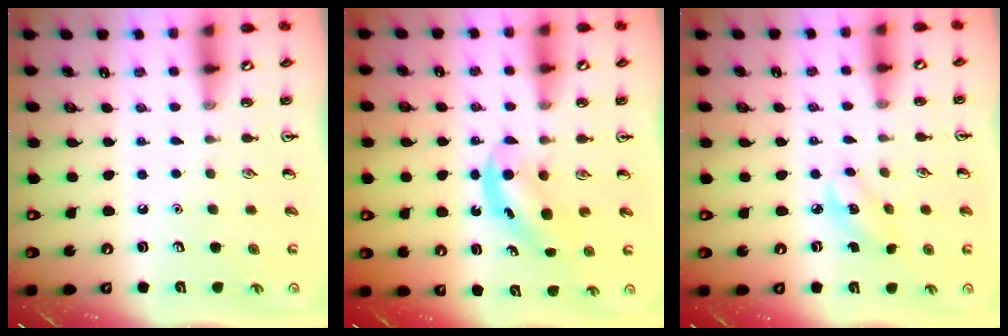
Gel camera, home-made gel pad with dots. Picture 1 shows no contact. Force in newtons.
{"total": 4.8, "press": 4.7, "slide": 0.6}
{"total": 2.8, "press": 2.7, "slide": 0.8}